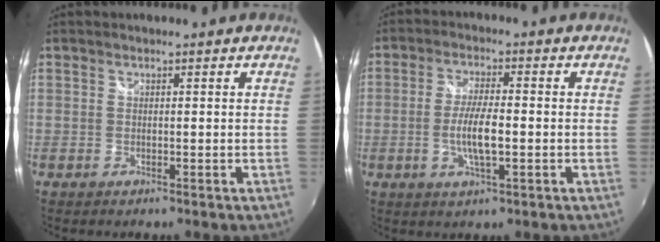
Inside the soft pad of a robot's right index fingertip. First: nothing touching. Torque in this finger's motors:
{"motor_torque": [0.74, -0.47, 0.59, 0.12]}